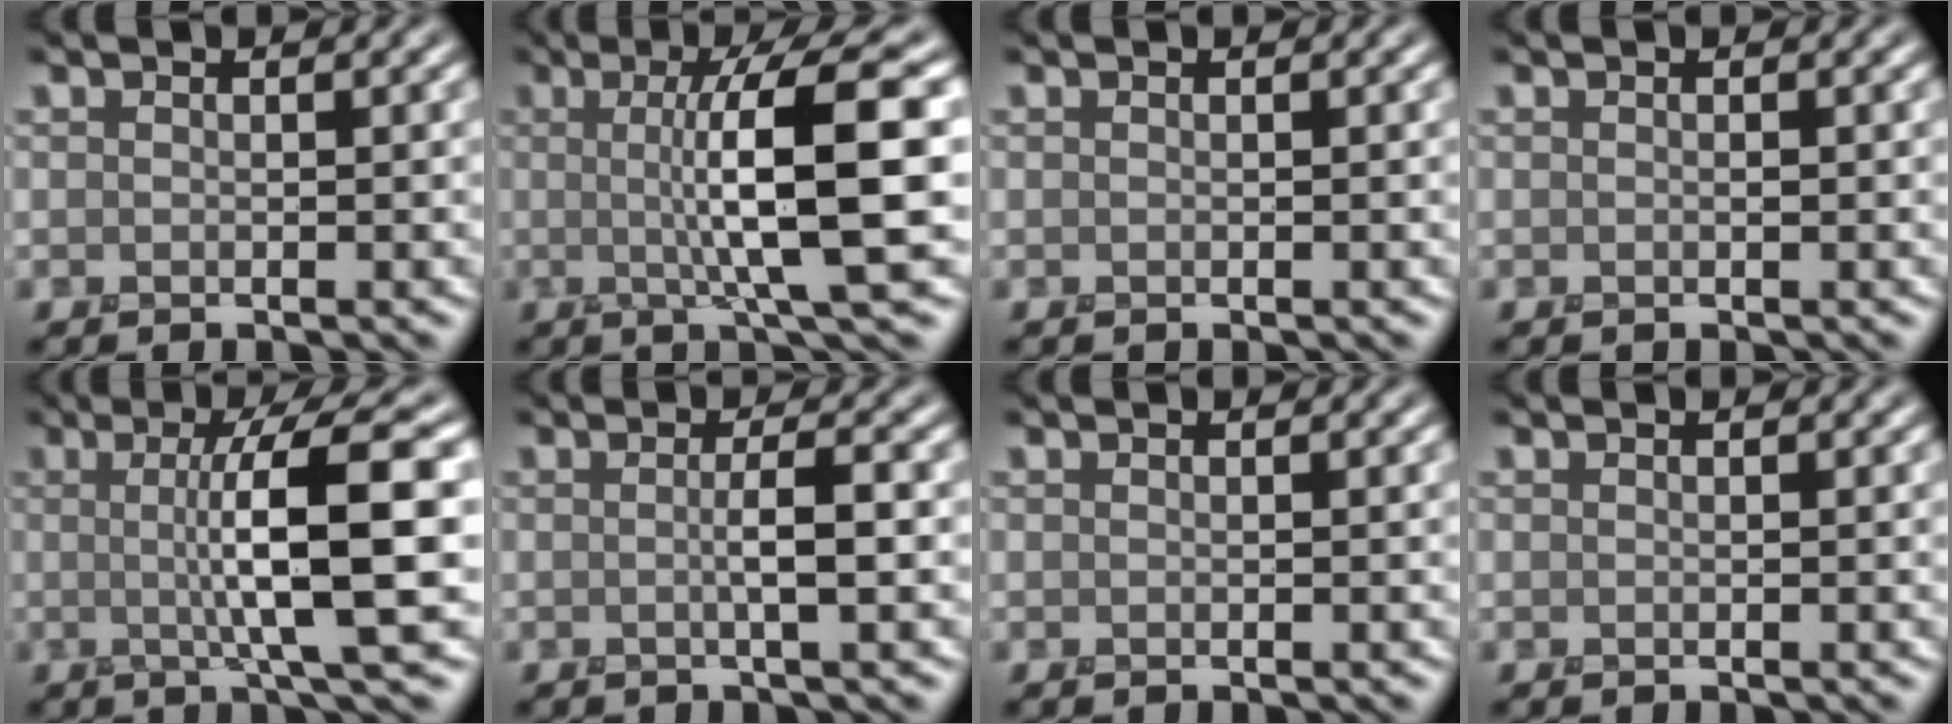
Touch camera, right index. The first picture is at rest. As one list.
[{"total": 8.9, "force": [0.7, 1.5, 8.8], "torque": [-0.125, 0.006, 0.009]}, {"total": 0.0}, {"total": 0.0}, {"total": 8.7, "force": [0.6, 1.5, 8.5], "torque": [-0.120, 0.005, 0.007]}, {"total": 2.1, "force": [0.0, 0.2, 2.1], "torque": [-0.037, 0.004, -0.004]}, {"total": 0.0}, {"total": 0.0}]